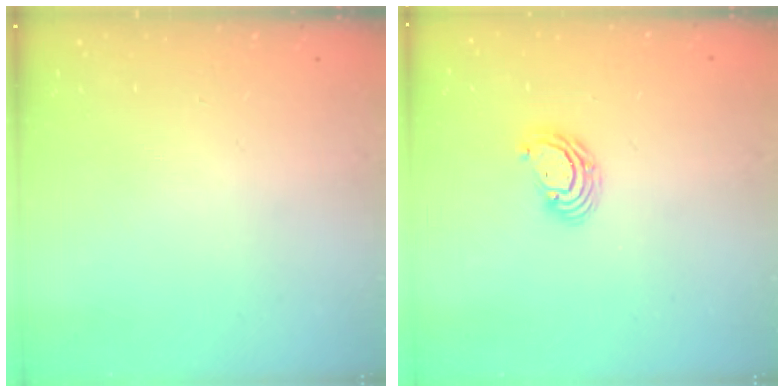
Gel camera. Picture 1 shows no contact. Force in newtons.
{"total": 5.6, "press": 5.6, "slide": 0.3}